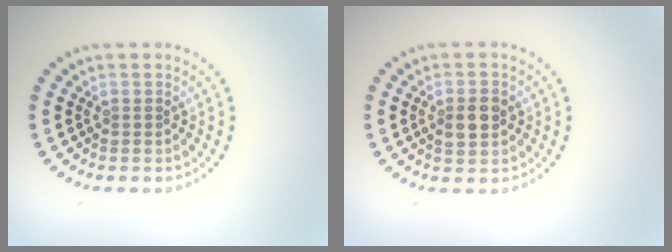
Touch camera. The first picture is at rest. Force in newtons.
{"total": 2.8, "press": 2.7, "slide": 0.2}